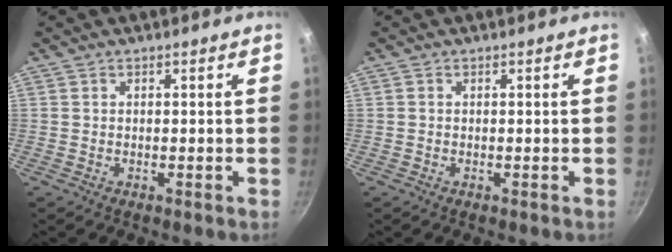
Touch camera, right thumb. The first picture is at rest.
{"total": 0.0}